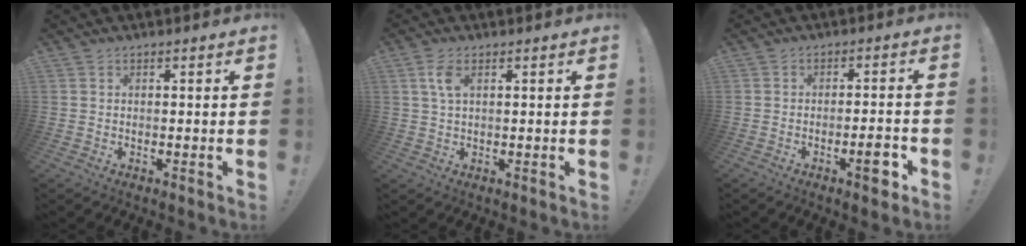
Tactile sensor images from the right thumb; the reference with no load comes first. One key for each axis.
{"total": 4.4, "fx": 1.5, "fy": 2.2, "fz": 3.5, "tx": -0.064, "ty": -0.004, "tz": 0.022}
{"total": 6.5, "fx": -3.1, "fy": 1.4, "fz": 5.6, "tx": -0.072, "ty": 0.010, "tz": -0.050}